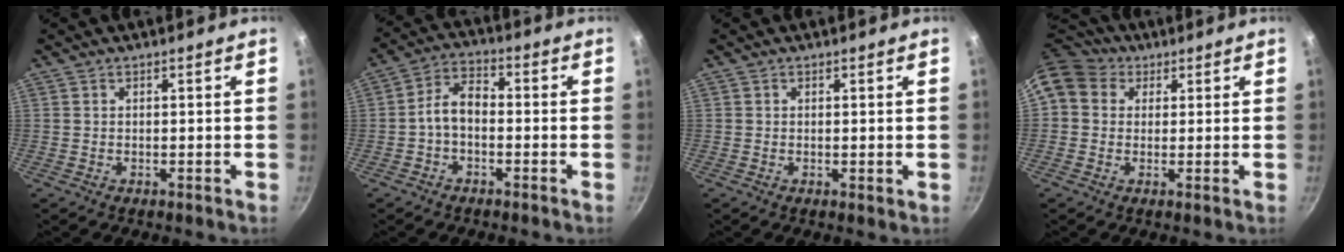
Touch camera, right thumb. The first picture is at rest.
{"total": 5.9, "force": [-1.4, 3.6, 4.4], "torque": [-0.075, 0.033, -0.035]}
{"total": 0.8, "force": [0.1, 0.2, 0.7], "torque": [-0.011, -0.004, -0.001]}
{"total": 10.5, "force": [3.8, 8.5, 4.7], "torque": [-0.083, 0.014, 0.056]}